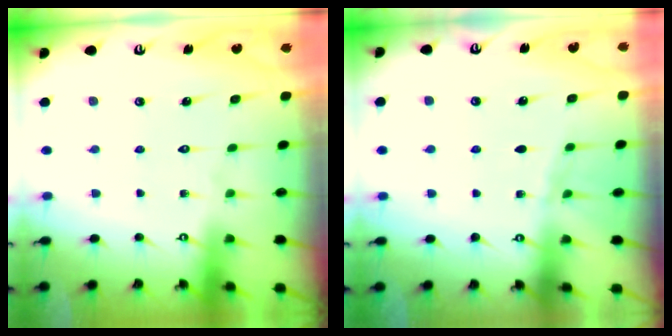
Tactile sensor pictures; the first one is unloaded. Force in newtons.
{"total": 2.1, "press": 2.0, "slide": 0.3}